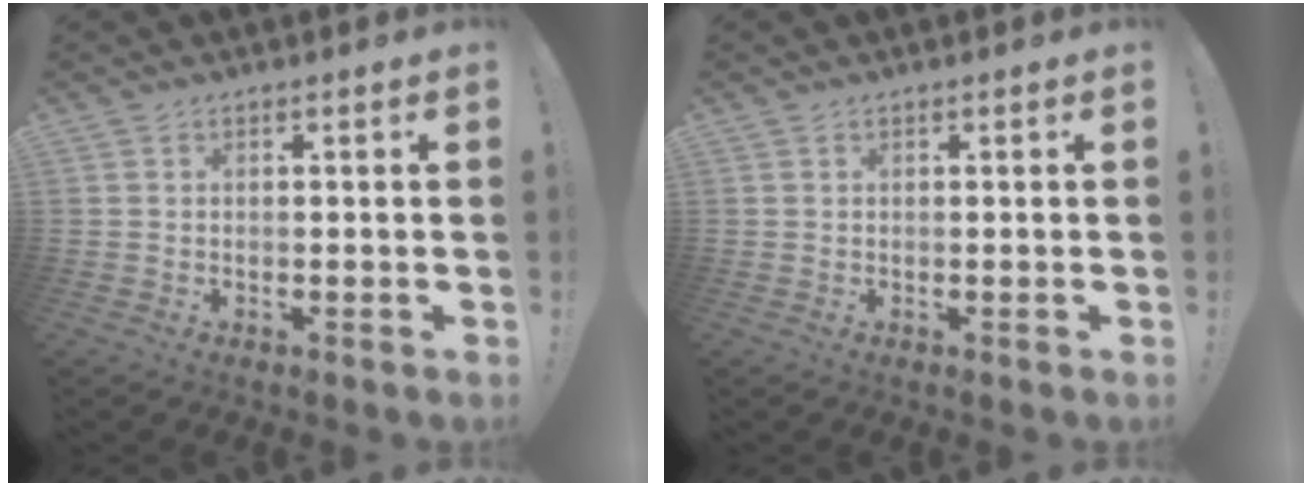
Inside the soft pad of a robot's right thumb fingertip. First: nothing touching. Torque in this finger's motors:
{"motor_torque": [0.01, 0.00, -0.02, -0.02, 0.00]}